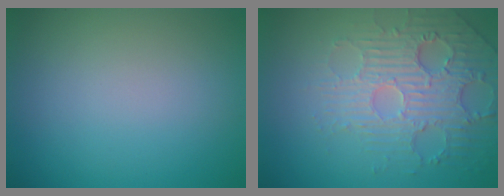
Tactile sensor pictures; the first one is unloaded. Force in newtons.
{"total": 4.5, "press": 4.1, "slide": 2.0}